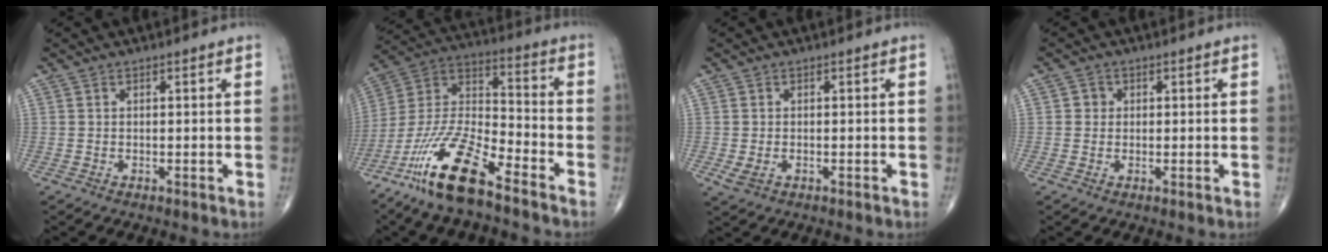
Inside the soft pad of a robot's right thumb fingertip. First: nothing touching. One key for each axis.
{"total": 17.3, "fx": -11.8, "fy": 4.6, "fz": 11.8, "tx": -0.232, "ty": 0.065, "tz": -0.225}
{"total": 2.1, "fx": -0.6, "fy": 1.3, "fz": 1.6, "tx": -0.036, "ty": -0.001, "tz": -0.008}
{"total": 1.8, "fx": 0.2, "fy": 1.7, "fz": 0.5, "tx": 0.002, "ty": 0.003, "tz": 0.000}